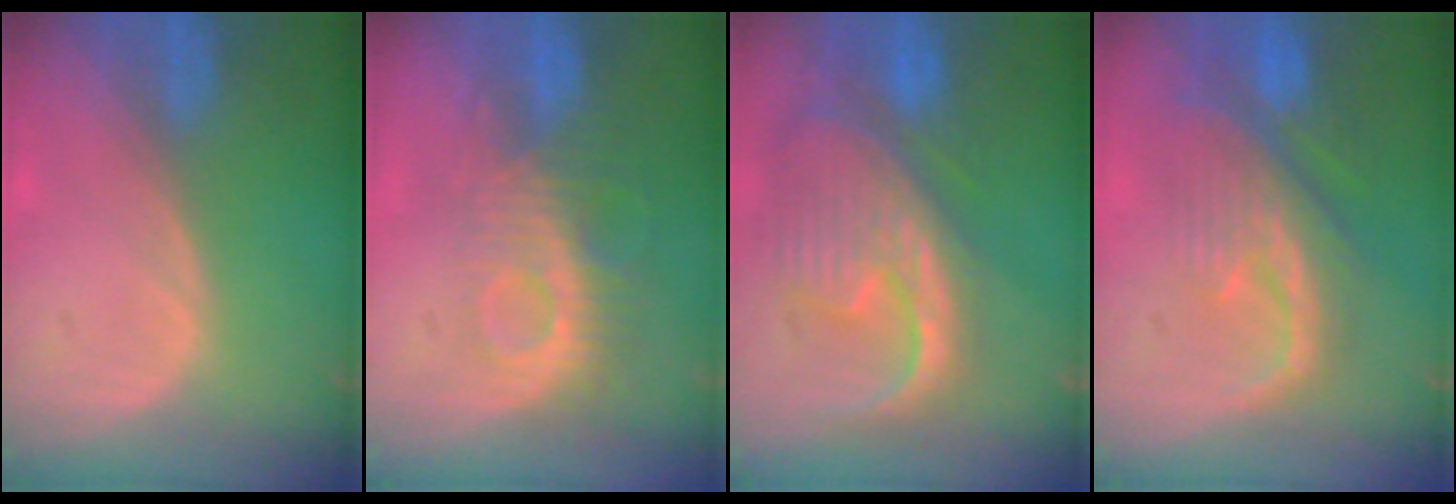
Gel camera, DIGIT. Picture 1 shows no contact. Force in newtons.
{"total": 9.3, "press": 8.2, "slide": 4.3}
{"total": 12.8, "press": 10.9, "slide": 6.6}
{"total": 10.1, "press": 9.0, "slide": 4.4}